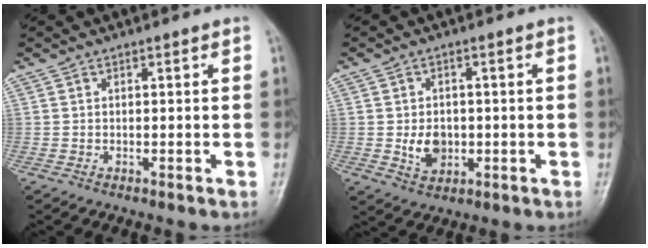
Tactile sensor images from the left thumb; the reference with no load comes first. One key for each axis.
{"total": 5.4, "fx": -0.6, "fy": 4.2, "fz": 3.4, "tx": -0.040, "ty": -0.002, "tz": -0.002}